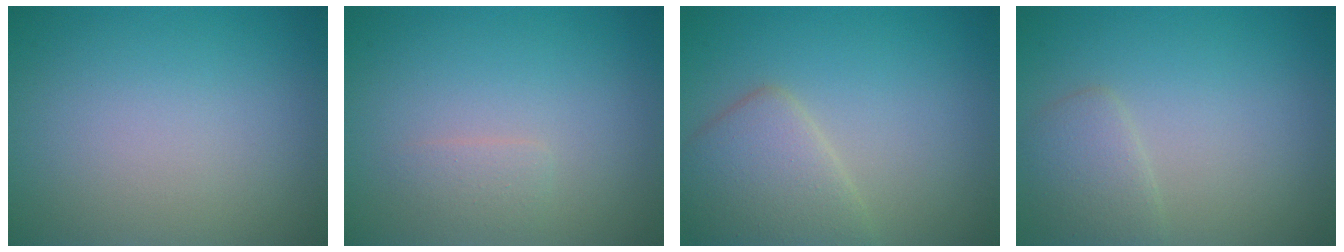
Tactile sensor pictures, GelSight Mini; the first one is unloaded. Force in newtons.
{"total": 1.0, "press": 1.0, "slide": 0.0}
{"total": 4.2, "press": 4.2, "slide": 0.3}
{"total": 2.1, "press": 2.1, "slide": 0.2}